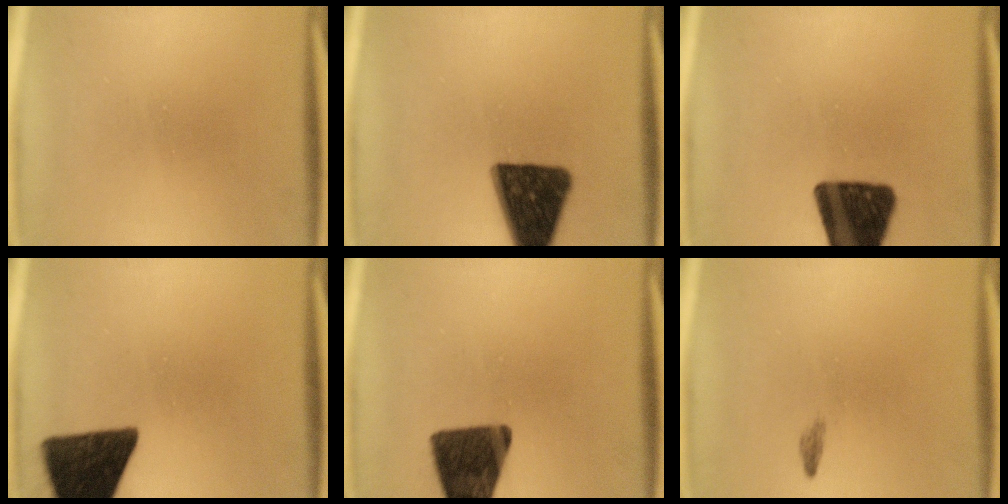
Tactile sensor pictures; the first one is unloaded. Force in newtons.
{"total": 14.9}
{"total": 16.1}
{"total": 15.1}
{"total": 13.5}
{"total": 0.5}